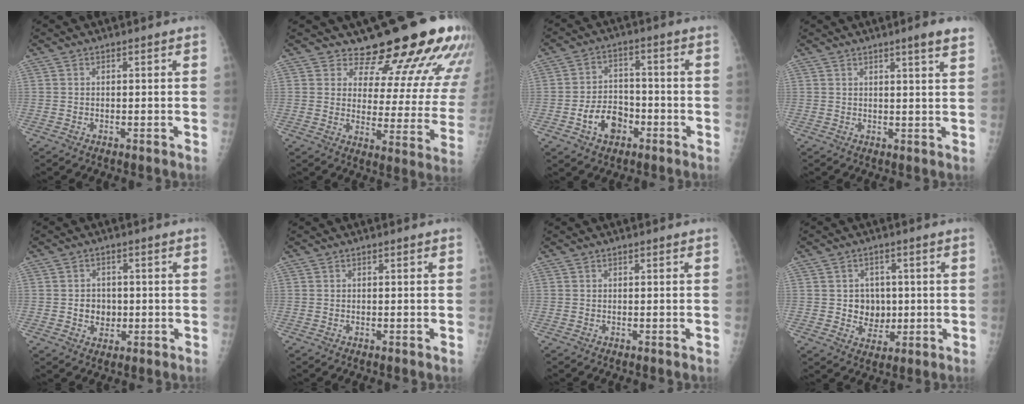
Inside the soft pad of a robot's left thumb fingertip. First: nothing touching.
{"total": 18.6, "force": [15.5, 6.3, 8.0], "torque": [-0.062, -0.108, 0.189]}
{"total": 8.2, "force": [-3.5, 5.8, 4.5], "torque": [-0.055, 0.028, -0.059]}
{"total": 4.6, "force": [3.1, -0.1, 3.3], "torque": [-0.044, -0.014, 0.041]}
{"total": 4.1, "force": [-0.4, 3.6, 2.0], "torque": [-0.009, 0.006, -0.002]}
{"total": 0.0}
{"total": 0.0}
{"total": 6.1, "force": [0.2, 5.4, 2.8], "torque": [-0.007, 0.002, 0.008]}